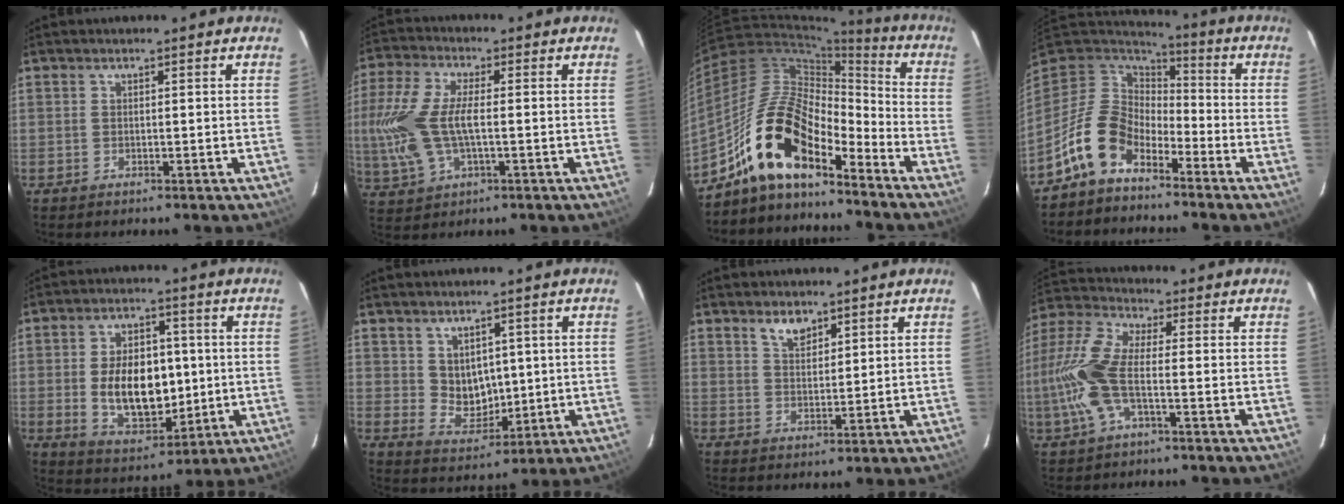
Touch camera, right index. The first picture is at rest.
{"total": 13.8, "force": [-0.8, 6.5, 12.2], "torque": [-0.271, 0.002, -0.012]}
{"total": 17.0, "force": [-12.2, 5.9, 10.2], "torque": [-0.194, 0.007, -0.241]}
{"total": 11.2, "force": [-7.1, 6.6, 5.7], "torque": [-0.121, 0.017, -0.138]}
{"total": 13.8, "force": [-0.4, 8.4, 11.0], "torque": [-0.204, 0.003, 0.015]}
{"total": 6.4, "force": [1.8, 5.3, 2.9], "torque": [-0.050, -0.004, 0.054]}
{"total": 4.1, "force": [2.9, 2.0, 2.0], "torque": [-0.030, 0.005, 0.054]}
{"total": 11.7, "force": [-2.3, 3.8, 10.8], "torque": [-0.249, 0.004, -0.049]}